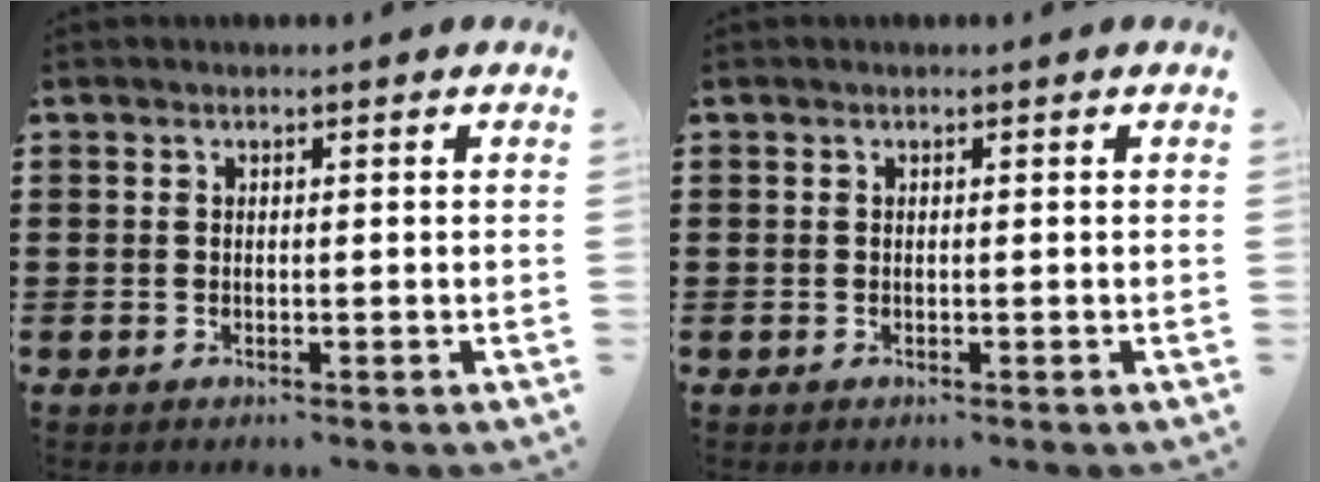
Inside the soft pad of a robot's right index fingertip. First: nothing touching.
{"total": 0.0}